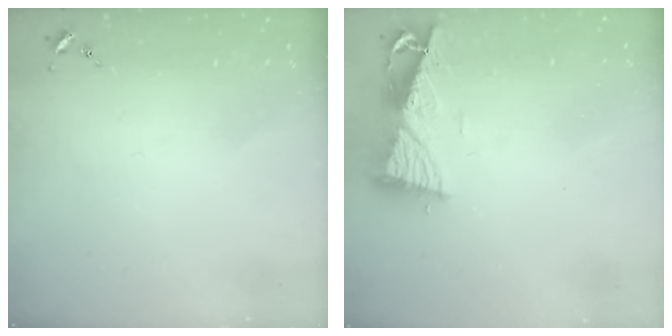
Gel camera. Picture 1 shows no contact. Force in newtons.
{"total": 8.5, "press": 8.4, "slide": 1.0}